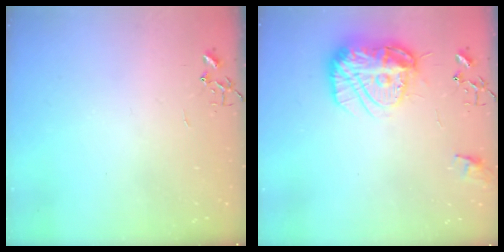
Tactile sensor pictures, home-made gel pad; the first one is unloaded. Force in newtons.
{"total": 17.8, "press": 17.8, "slide": 1.7}